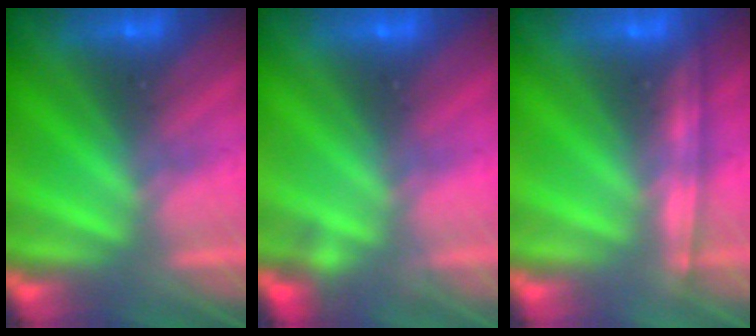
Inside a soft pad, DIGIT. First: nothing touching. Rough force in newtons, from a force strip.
{"total": 2.1}
{"total": 1.2}